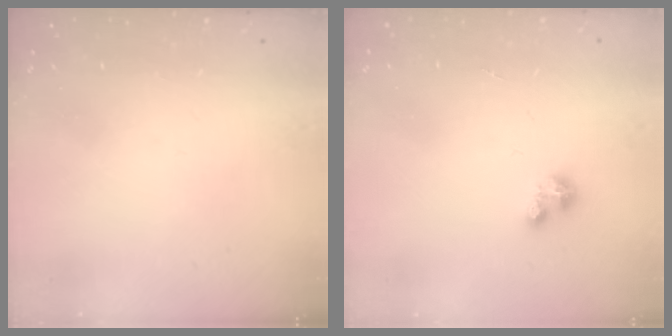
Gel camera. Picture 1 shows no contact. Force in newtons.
{"total": 2.1, "press": 2.1, "slide": 0.2}